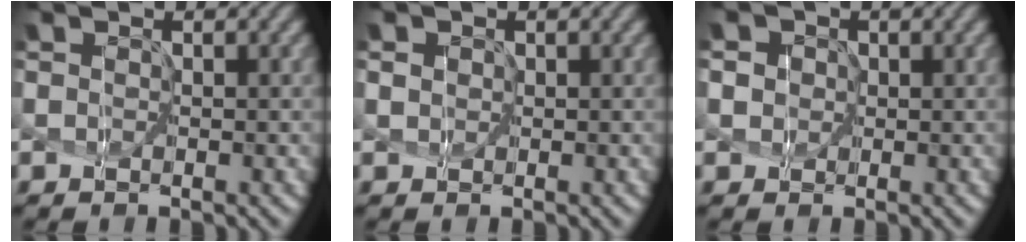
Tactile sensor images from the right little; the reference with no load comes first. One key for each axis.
{"total": 2.0, "fx": 0.7, "fy": 1.6, "fz": 0.9, "tx": -0.009, "ty": 0.017, "tz": -0.001}
{"total": 4.2, "fx": 1.5, "fy": 3.5, "fz": 1.6, "tx": -0.035, "ty": 0.033, "tz": 0.012}